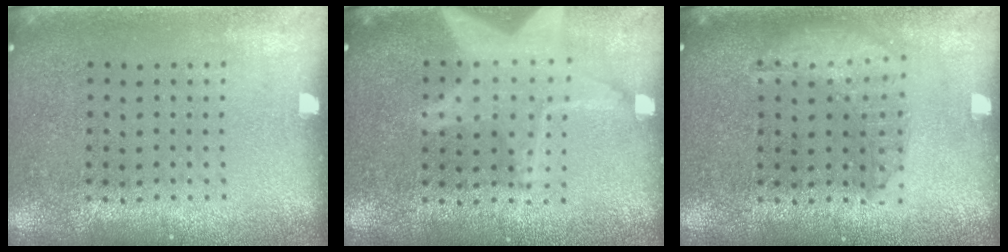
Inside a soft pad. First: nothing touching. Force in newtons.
{"total": 3.0, "press": 3.0, "slide": 0.4}
{"total": 1.3, "press": 1.3, "slide": 0.4}